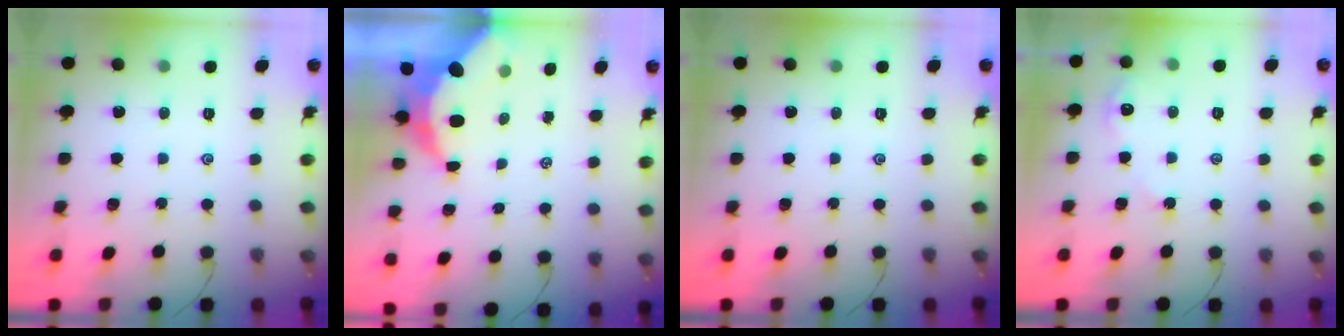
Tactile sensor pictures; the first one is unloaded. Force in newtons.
{"total": 8.5, "press": 8.4, "slide": 1.3}
{"total": 0.0}
{"total": 2.7, "press": 2.7, "slide": 0.3}